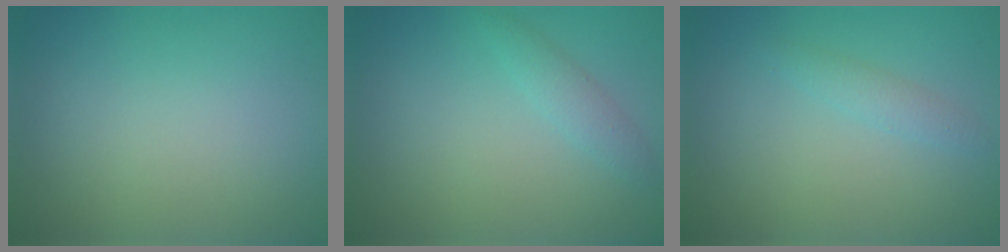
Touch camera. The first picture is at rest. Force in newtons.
{"total": 1.5, "press": 1.4, "slide": 0.1}
{"total": 1.3, "press": 1.3, "slide": 0.1}